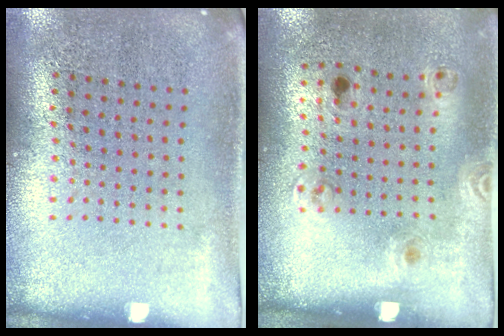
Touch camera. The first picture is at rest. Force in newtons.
{"total": 1.3, "press": 0.7, "slide": 1.1}